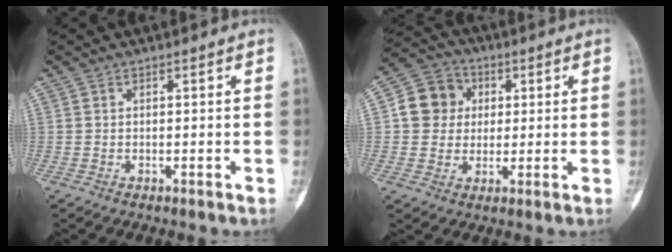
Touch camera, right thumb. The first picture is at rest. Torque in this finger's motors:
{"motor_torque": [1.02, 0.88, 0.29, -0.41, -0.04]}